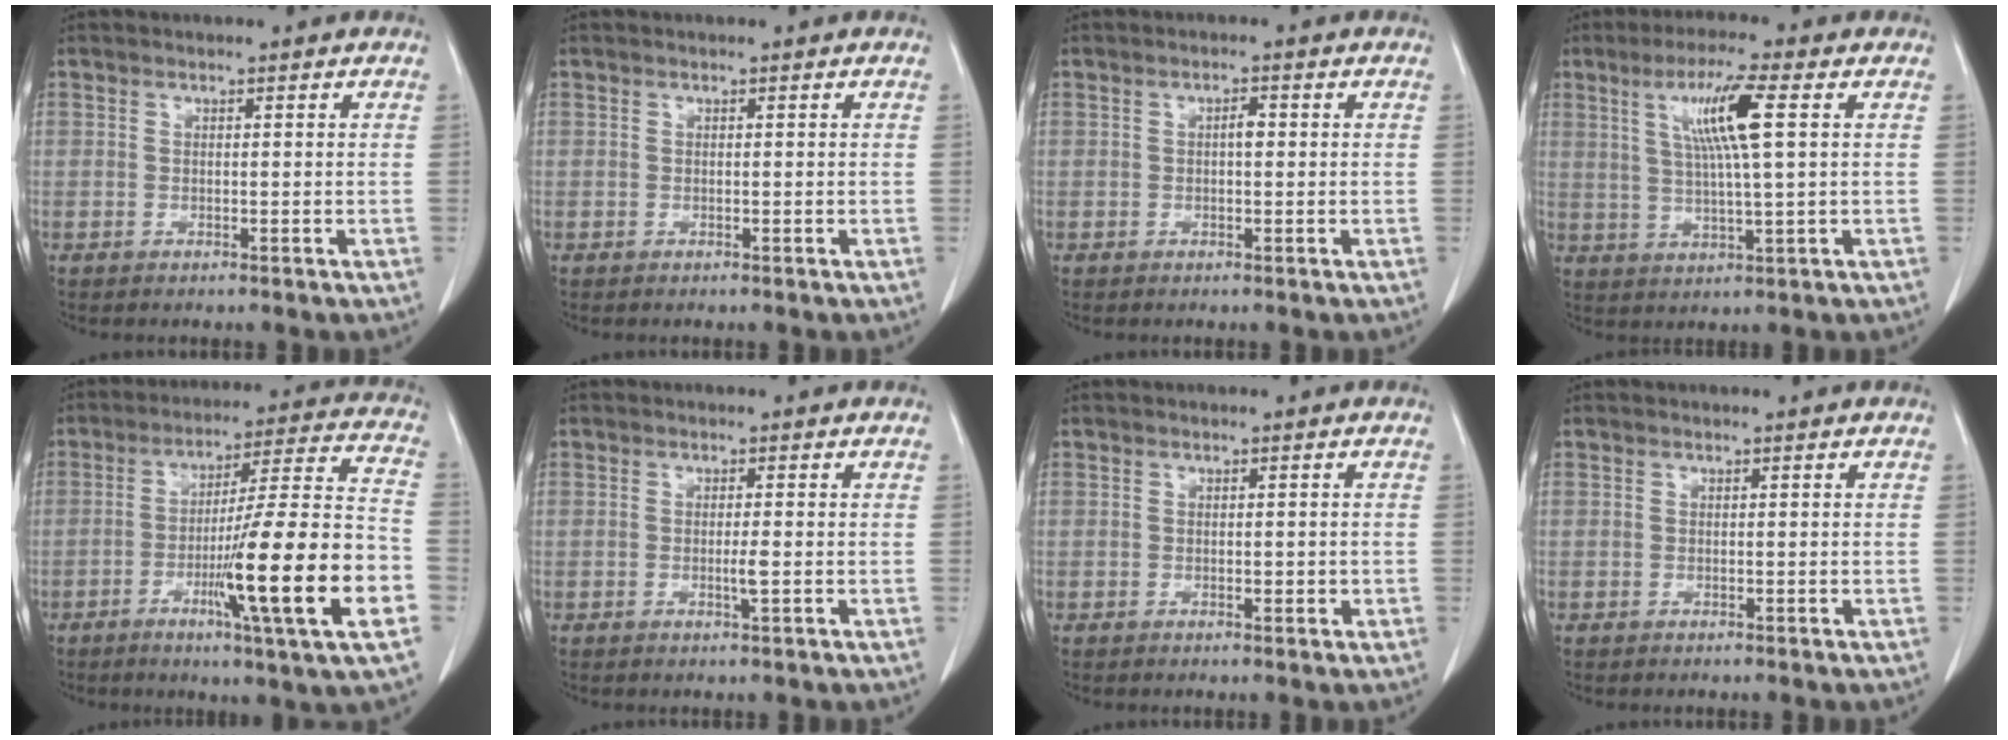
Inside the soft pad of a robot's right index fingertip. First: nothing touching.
{"total": 0.0}
{"total": 1.5, "force": [0.1, 0.5, 1.4], "torque": [-0.023, 0.004, 0.000]}
{"total": 8.9, "force": [2.7, -0.2, 8.5], "torque": [-0.158, 0.006, 0.050]}
{"total": 19.7, "force": [-6.3, -0.5, 18.6], "torque": [-0.276, -0.007, -0.102]}
{"total": 1.6, "force": [-0.3, -0.1, 1.6], "torque": [-0.031, -0.004, -0.006]}
{"total": 1.0, "force": [-0.2, 0.3, 0.9], "torque": [-0.014, -0.001, 0.000]}
{"total": 0.0}